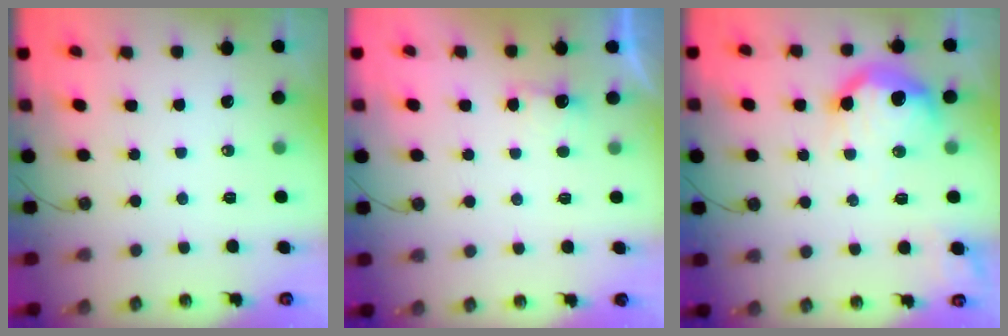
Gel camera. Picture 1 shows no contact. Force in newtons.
{"total": 2.4, "press": 2.3, "slide": 0.8}
{"total": 15.9, "press": 15.8, "slide": 1.5}